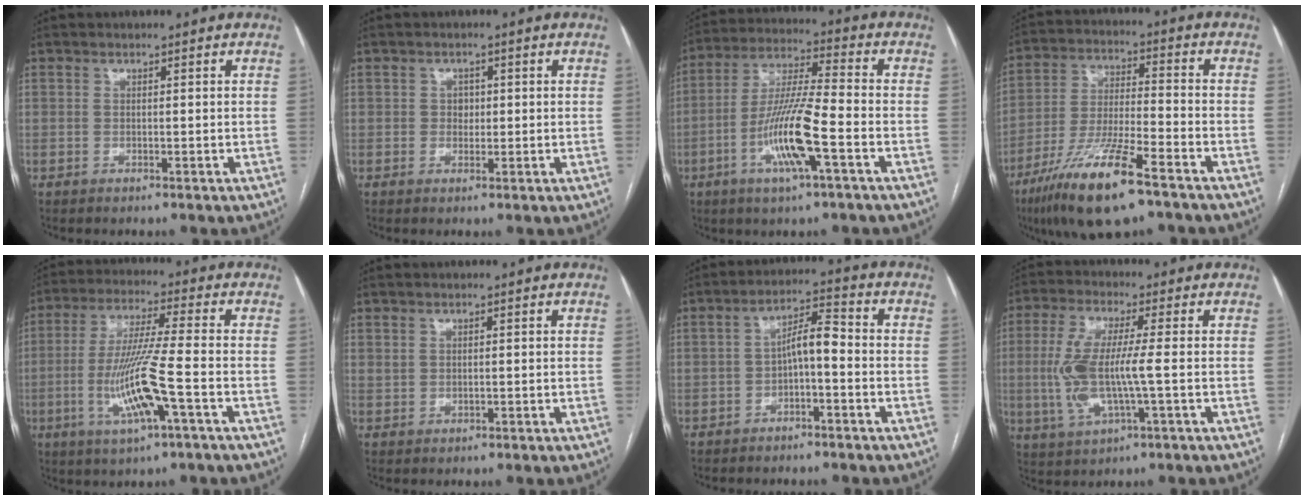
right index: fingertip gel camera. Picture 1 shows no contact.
{"total": 1.7, "force": [0.1, 1.5, 0.9], "torque": [-0.009, 0.003, 0.001]}
{"total": 12.1, "force": [-4.4, 0.9, 11.3], "torque": [-0.223, -0.002, -0.084]}
{"total": 15.0, "force": [-9.4, 2.2, 11.5], "torque": [-0.231, -0.029, -0.170]}
{"total": 11.4, "force": [-3.4, 0.0, 10.9], "torque": [-0.220, -0.009, -0.067]}
{"total": 0.6, "force": [0.4, 0.4, 0.2], "torque": [-0.003, 0.006, 0.009]}
{"total": 5.4, "force": [-1.3, 1.6, 5.0], "torque": [-0.089, 0.024, -0.023]}
{"total": 9.6, "force": [-0.8, 1.6, 9.4], "torque": [-0.209, 0.005, -0.016]}